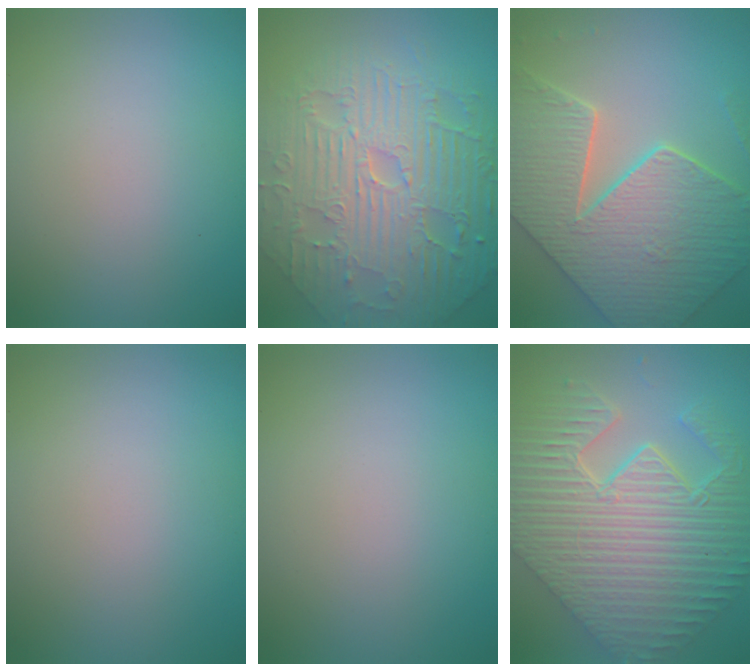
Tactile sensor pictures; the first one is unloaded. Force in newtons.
{"total": 11.2, "press": 7.2, "slide": 8.6}
{"total": 8.2, "press": 6.8, "slide": 4.5}
{"total": 0.0}
{"total": 0.0}
{"total": 11.1, "press": 8.1, "slide": 7.6}